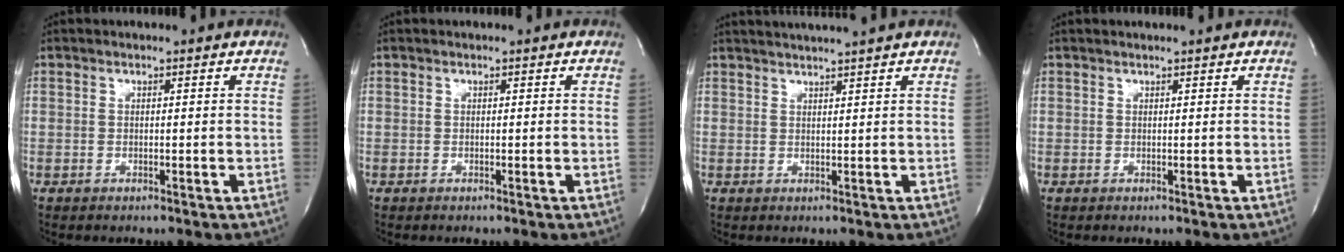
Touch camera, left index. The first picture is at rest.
{"total": 0.0}
{"total": 5.7, "force": [5.1, -1.3, 2.1], "torque": [-0.030, 0.014, 0.072]}
{"total": 1.5, "force": [1.4, -0.1, 0.5], "torque": [-0.009, 0.010, 0.020]}